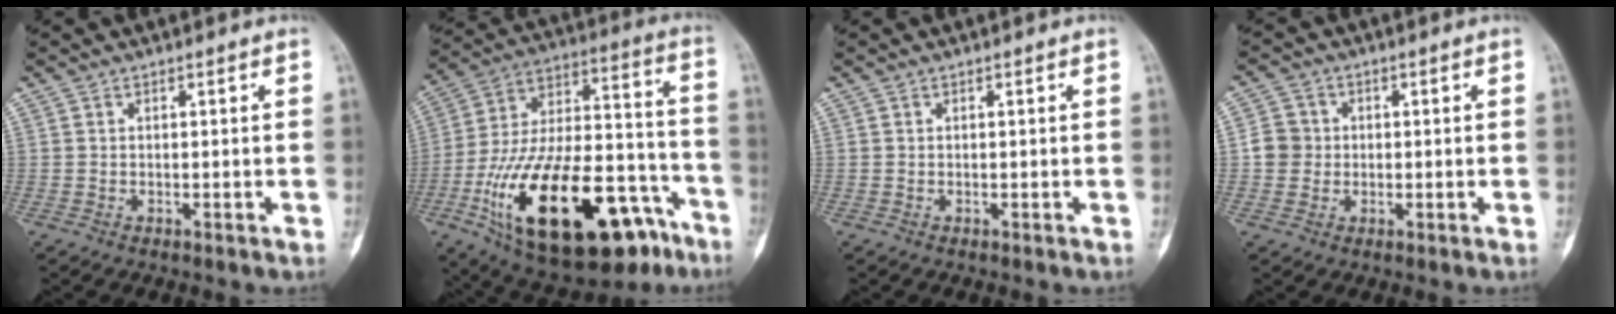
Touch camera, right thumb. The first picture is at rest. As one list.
[{"total": 34.0, "force": [-15.8, 15.1, 26.1], "torque": [-0.453, 0.057, -0.246]}, {"total": 0.0}, {"total": 4.6, "force": [-0.1, 4.4, 1.3], "torque": [-0.004, 0.007, -0.008]}]